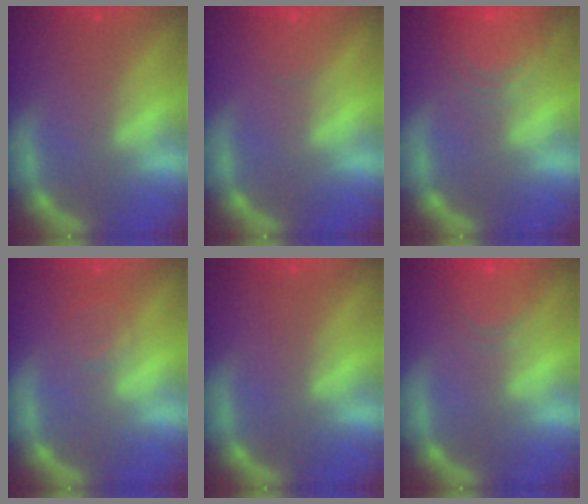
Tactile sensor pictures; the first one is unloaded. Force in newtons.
{"total": 1.4}
{"total": 7.5}
{"total": 2.0}
{"total": 0.0}
{"total": 4.0}